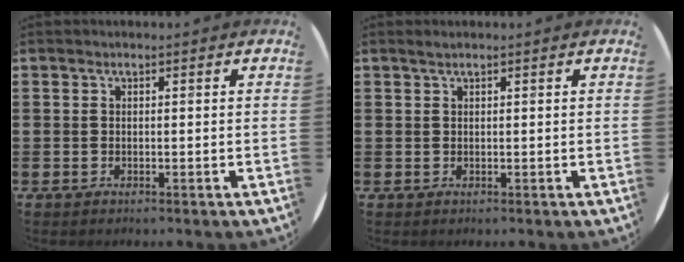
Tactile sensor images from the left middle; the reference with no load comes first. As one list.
[{"total": 0.5, "force": [0.4, 0.0, 0.4], "torque": [-0.006, 0.001, 0.007]}]